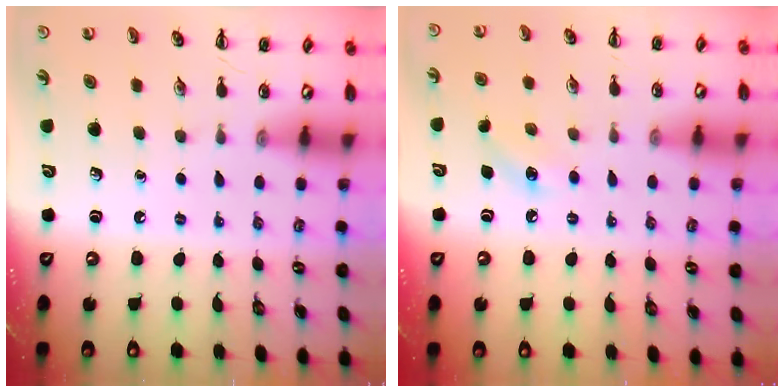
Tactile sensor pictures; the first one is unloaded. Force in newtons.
{"total": 7.2, "press": 6.9, "slide": 2.0}